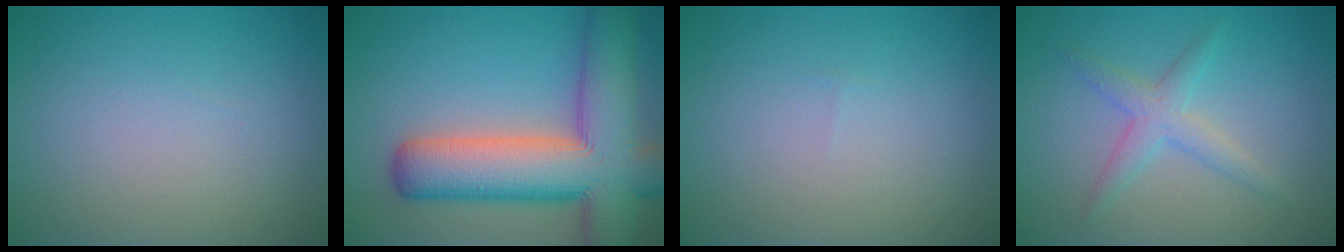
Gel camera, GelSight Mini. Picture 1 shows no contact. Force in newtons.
{"total": 12.8, "press": 12.8, "slide": 0.8}
{"total": 0.0}
{"total": 2.5, "press": 2.5, "slide": 0.1}